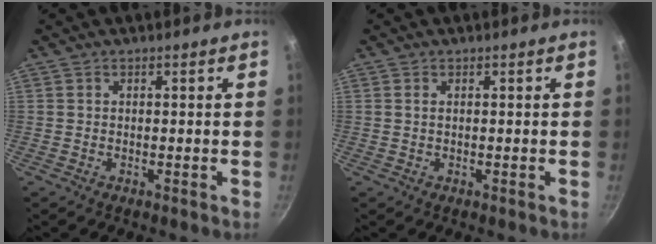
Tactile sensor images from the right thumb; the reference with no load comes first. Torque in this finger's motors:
{"motor_torque": [-0.32, 0.06, -0.19, 0.00, -0.02]}